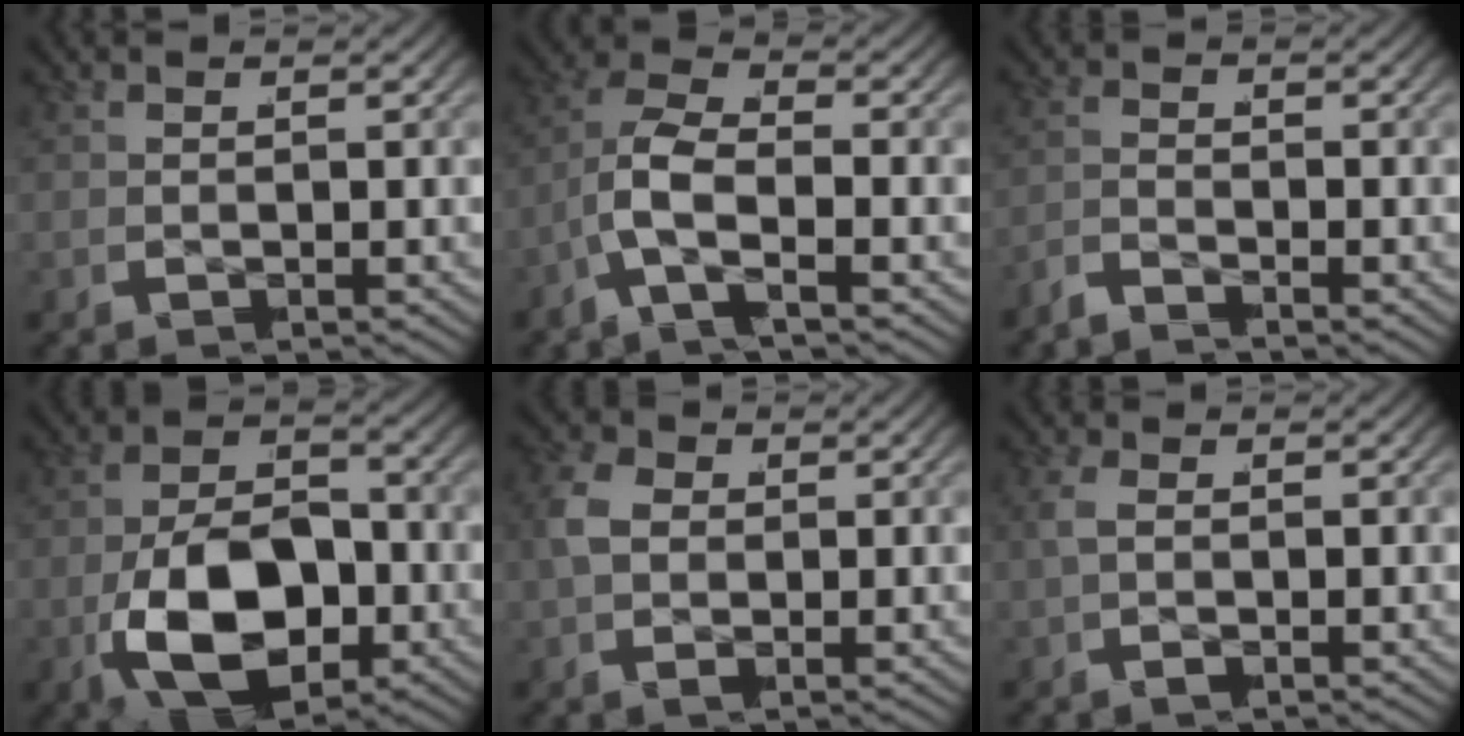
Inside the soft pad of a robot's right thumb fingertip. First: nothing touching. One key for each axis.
{"total": 7.1, "fx": -1.2, "fy": 4.2, "fz": 5.6, "tx": -0.146, "ty": -0.024, "tz": -0.025}
{"total": 2.1, "fx": -2.1, "fy": -0.2, "fz": -0.2, "tx": 0.009, "ty": 0.003, "tz": -0.053}
{"total": 12.6, "fx": -2.7, "fy": 8.0, "fz": 9.4, "tx": -0.214, "ty": -0.047, "tz": -0.023}
{"total": 3.9, "fx": 0.5, "fy": 3.0, "fz": 2.4, "tx": -0.065, "ty": -0.005, "tz": 0.013}
{"total": 1.9, "fx": 0.0, "fy": 1.3, "fz": 1.4, "tx": -0.040, "ty": -0.001, "tz": 0.000}